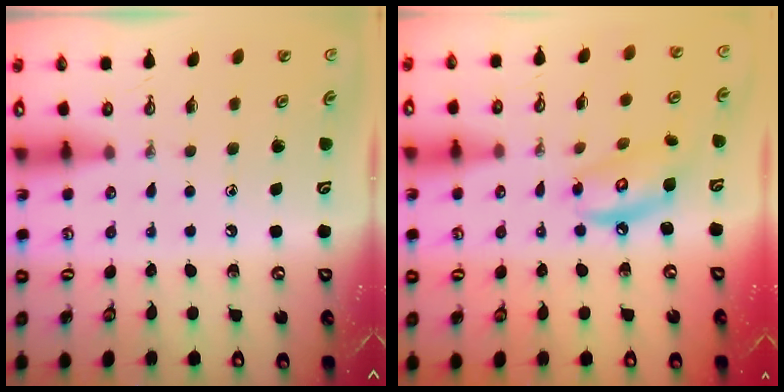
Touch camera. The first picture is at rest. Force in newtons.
{"total": 9.4, "press": 9.4, "slide": 0.8}